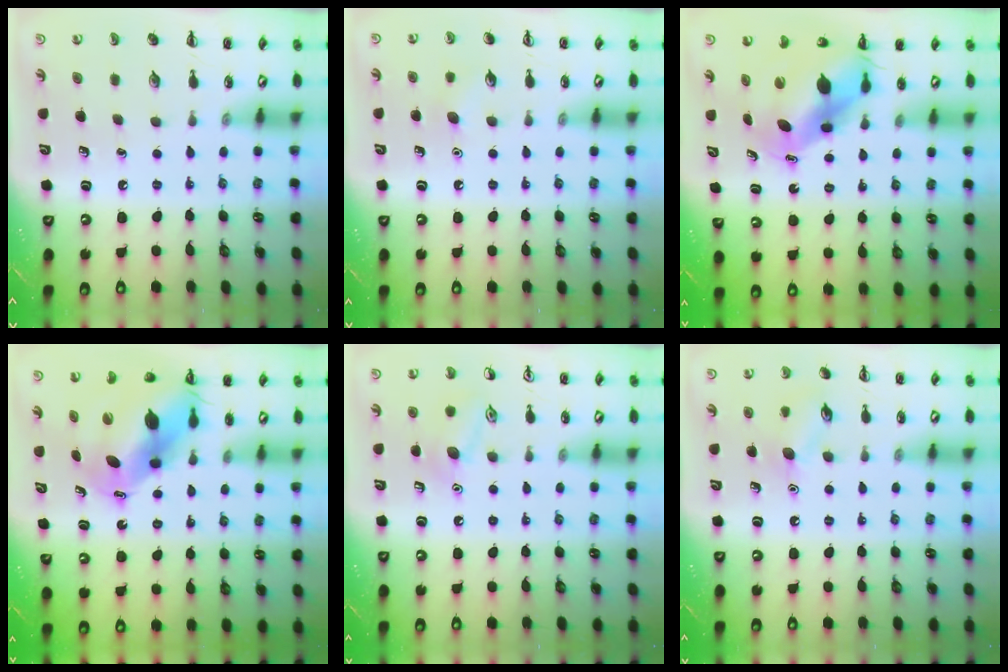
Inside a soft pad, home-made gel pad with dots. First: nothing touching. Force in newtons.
{"total": 5.4, "press": 5.2, "slide": 1.1}
{"total": 9.3, "press": 9.0, "slide": 2.4}
{"total": 11.5, "press": 10.9, "slide": 3.6}
{"total": 9.0, "press": 8.9, "slide": 1.2}
{"total": 8.2, "press": 8.1, "slide": 1.2}